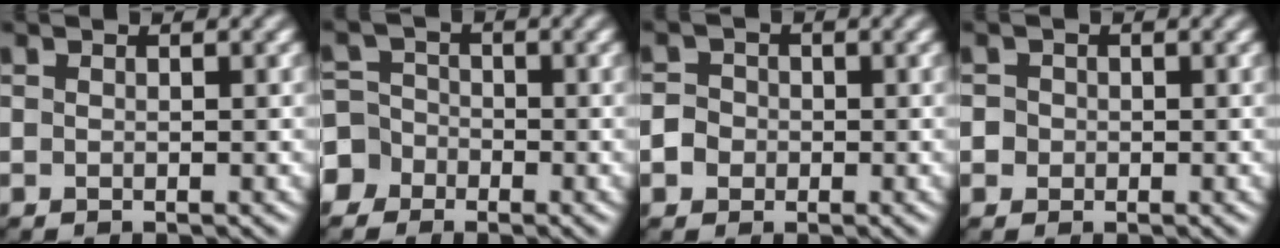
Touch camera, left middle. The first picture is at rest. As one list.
[{"total": 5.5, "force": [-2.9, 4.6, 0.8], "torque": [0.000, 0.006, -0.081]}, {"total": 2.8, "force": [-0.6, 2.6, 0.8], "torque": [0.010, 0.018, -0.027]}, {"total": 1.5, "force": [0.2, 1.5, 0.4], "torque": [0.006, 0.008, 0.003]}]